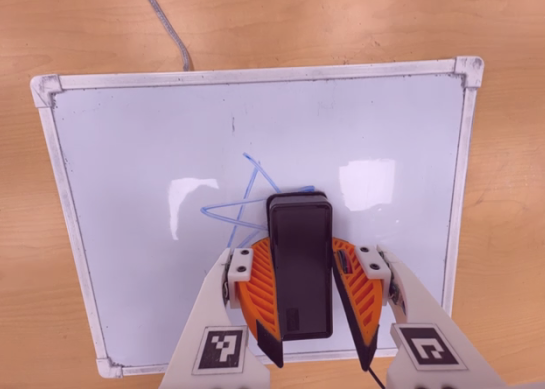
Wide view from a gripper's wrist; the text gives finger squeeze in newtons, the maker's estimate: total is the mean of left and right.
{"total": 12.4, "left": 13.5, "right": 11.3}